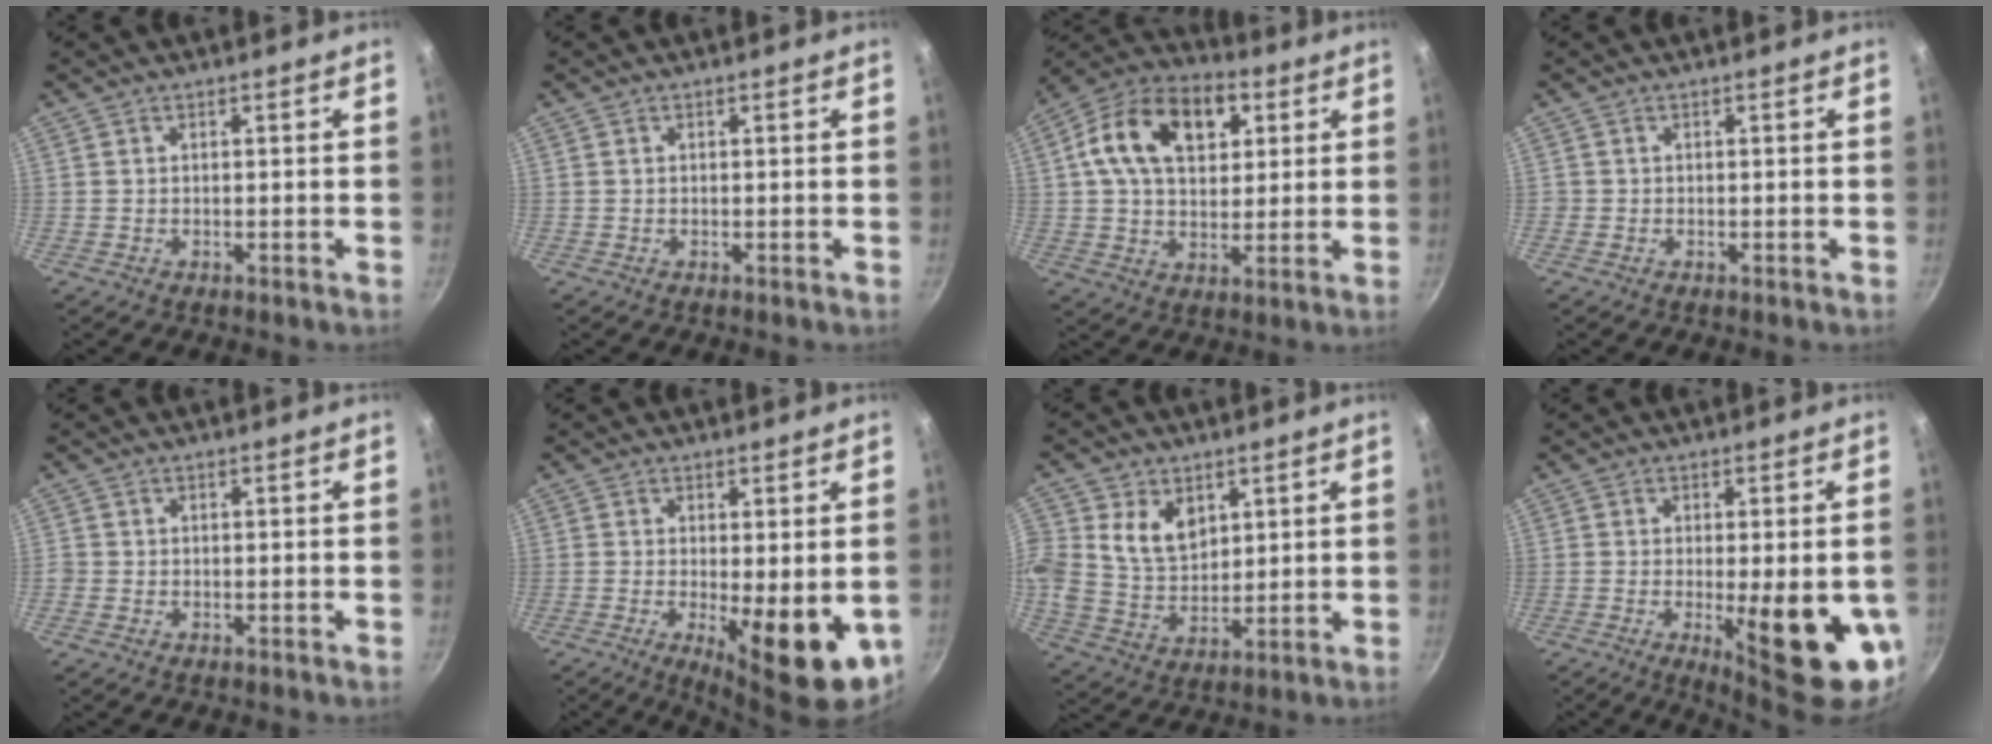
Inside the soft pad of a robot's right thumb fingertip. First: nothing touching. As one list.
[{"total": 0.0}, {"total": 17.8, "force": [5.5, 11.6, 12.3], "torque": [-0.182, 0.010, 0.078]}, {"total": 0.6, "force": [-0.2, 0.6, 0.1], "torque": [0.001, 0.001, -0.005]}, {"total": 0.9, "force": [-0.4, 0.9, 0.2], "torque": [-0.003, 0.001, -0.008]}, {"total": 12.5, "force": [-2.8, 4.2, 11.5], "torque": [-0.140, -0.011, -0.024]}, {"total": 10.6, "force": [3.6, 8.1, 5.9], "torque": [-0.091, -0.018, 0.069]}, {"total": 15.7, "force": [-3.7, 4.3, 14.6], "torque": [-0.173, -0.009, -0.039]}]